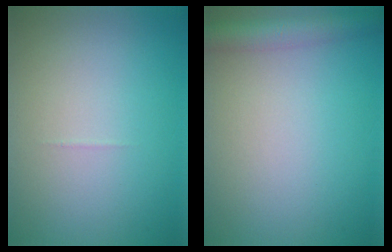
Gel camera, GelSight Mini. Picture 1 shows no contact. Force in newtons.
{"total": 3.7, "press": 3.7, "slide": 0.2}